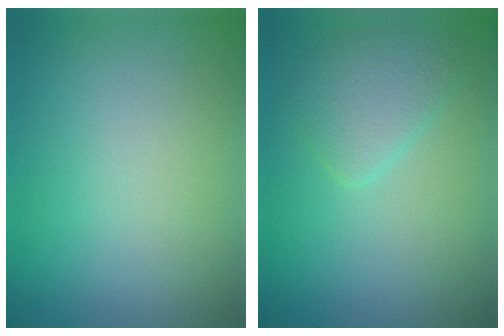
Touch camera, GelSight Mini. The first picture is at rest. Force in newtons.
{"total": 2.5, "press": 2.5, "slide": 0.1}